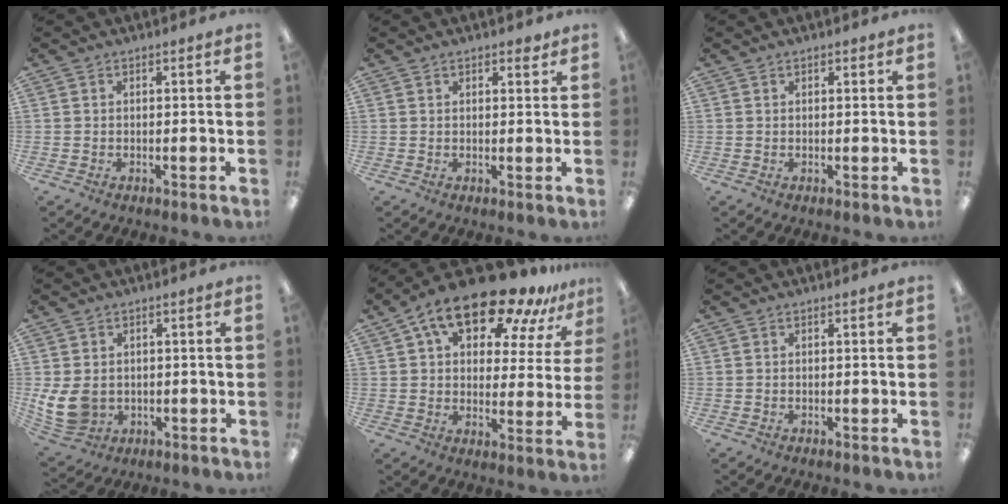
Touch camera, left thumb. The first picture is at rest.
{"total": 2.1, "force": [1.6, 0.8, 1.2], "torque": [-0.017, -0.002, 0.026]}
{"total": 0.8, "force": [0.5, 0.4, 0.5], "torque": [-0.010, 0.002, 0.009]}
{"total": 8.3, "force": [-0.1, 6.6, 5.0], "torque": [-0.113, 0.002, 0.003]}
{"total": 18.4, "force": [12.5, 7.7, 11.1], "torque": [-0.192, -0.069, 0.211]}
{"total": 0.0}